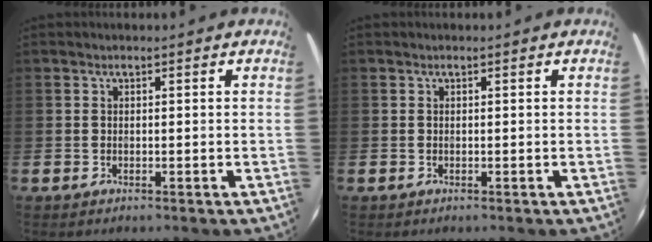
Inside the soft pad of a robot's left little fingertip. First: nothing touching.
{"total": 0.0}